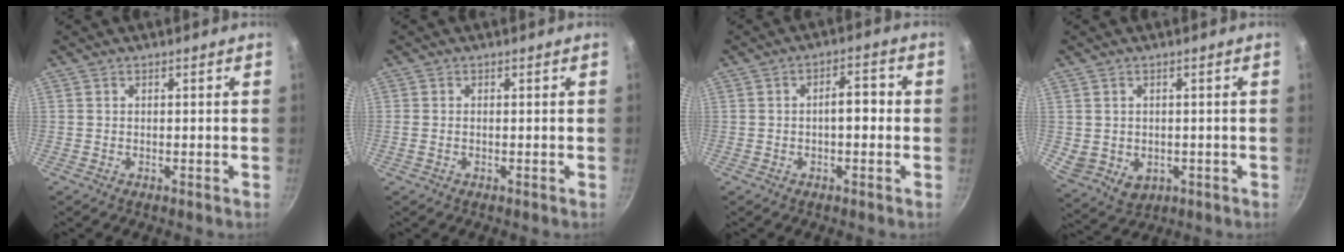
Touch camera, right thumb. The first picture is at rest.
{"total": 1.0, "force": [-0.1, 0.5, 0.9], "torque": [-0.023, 0.002, -0.005]}
{"total": 4.7, "force": [-0.5, 2.2, 4.1], "torque": [-0.047, 0.022, -0.012]}
{"total": 5.8, "force": [-0.3, 4.8, 3.3], "torque": [-0.047, -0.008, 0.011]}